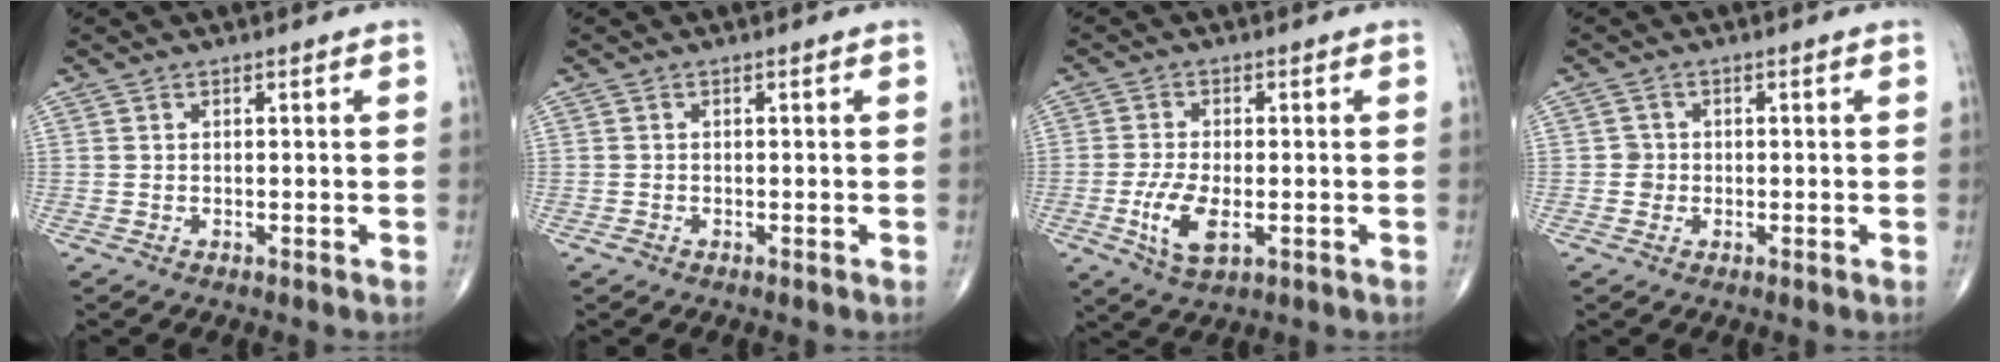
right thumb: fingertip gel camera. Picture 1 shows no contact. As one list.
[{"total": 0.6, "force": [-0.4, 0.4, 0.2], "torque": [-0.002, 0.002, -0.010]}, {"total": 7.2, "force": [-1.9, 3.2, 6.1], "torque": [-0.124, -0.004, -0.032]}, {"total": 1.6, "force": [-0.3, 1.6, 0.2], "torque": [0.008, 0.007, -0.008]}]